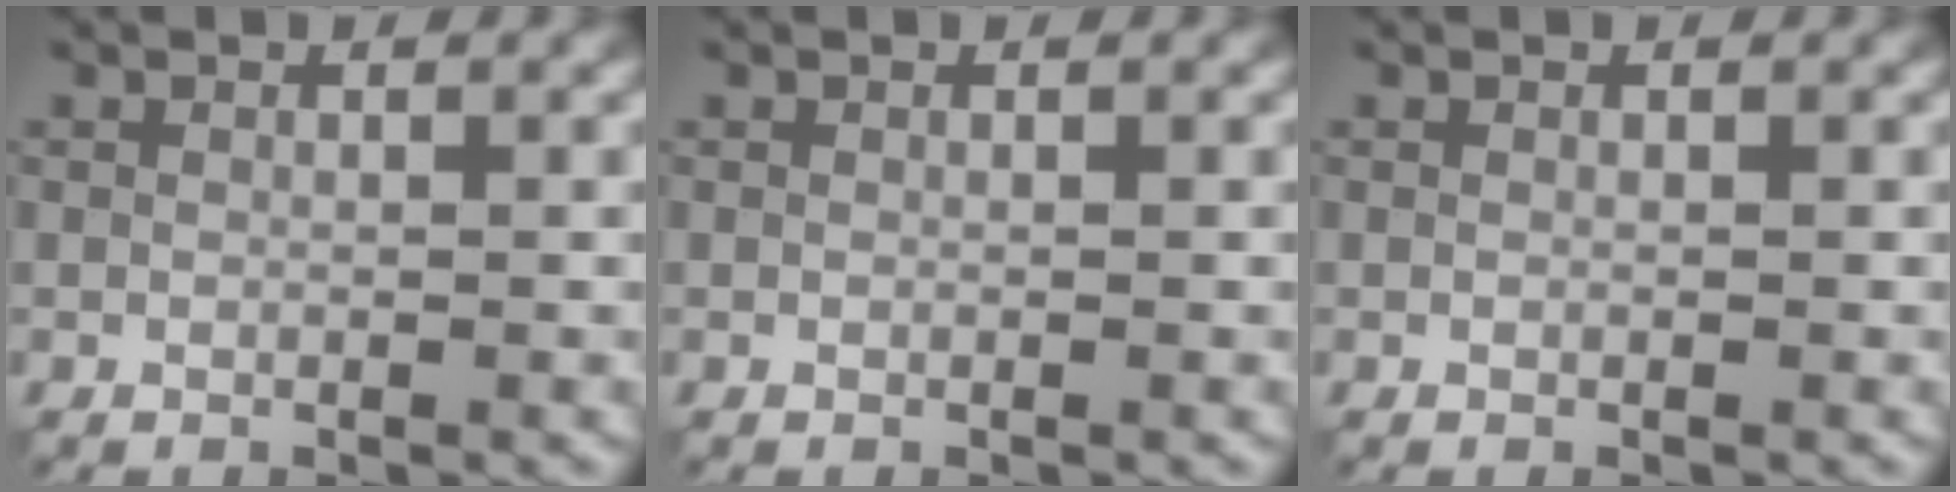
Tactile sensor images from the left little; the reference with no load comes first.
{"total": 0.0}
{"total": 0.0}